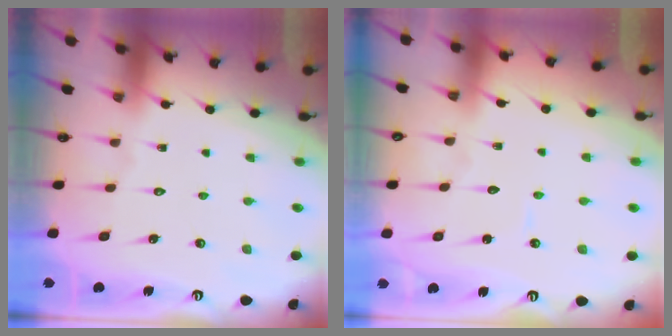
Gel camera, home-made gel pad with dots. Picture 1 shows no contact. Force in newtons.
{"total": 3.4, "press": 3.3, "slide": 0.3}